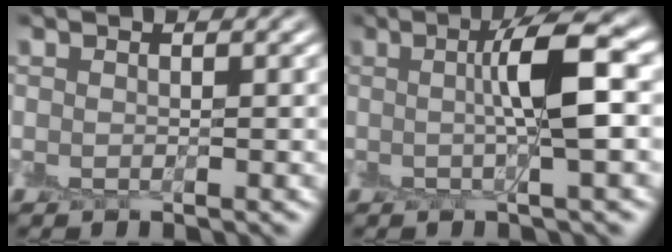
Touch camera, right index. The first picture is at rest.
{"total": 5.5, "force": [0.6, 0.7, 5.4], "torque": [-0.089, 0.012, 0.007]}